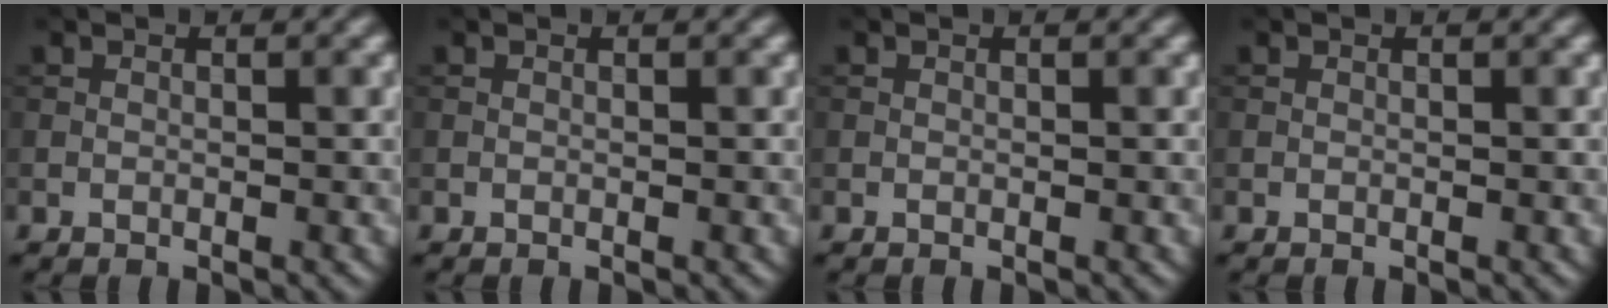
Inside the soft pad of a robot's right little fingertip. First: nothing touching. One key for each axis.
{"total": 0.0}
{"total": 0.0}
{"total": 0.0}